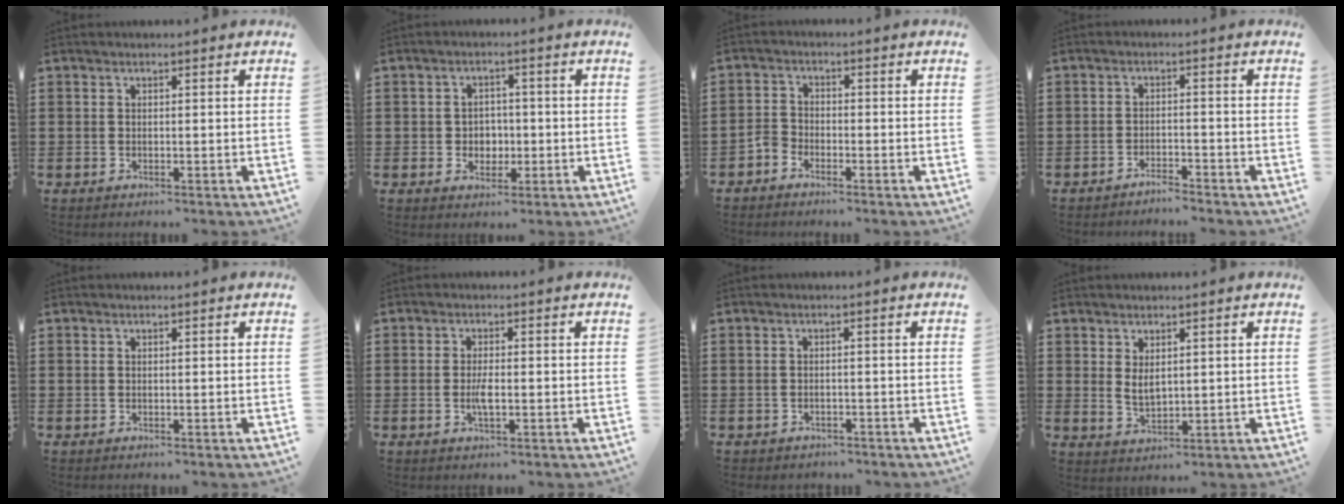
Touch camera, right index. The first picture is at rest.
{"total": 3.0, "force": [-0.4, 2.8, 0.9], "torque": [-0.020, 0.005, -0.014]}
{"total": 2.4, "force": [-2.0, 1.2, 0.7], "torque": [-0.031, 0.001, -0.045]}
{"total": 2.1, "force": [-2.1, -0.1, 0.2], "torque": [-0.009, 0.000, -0.045]}
{"total": 0.0}
{"total": 2.9, "force": [-0.6, 0.8, 2.7], "torque": [-0.054, -0.001, -0.012]}
{"total": 1.1, "force": [-1.0, 0.5, -0.1], "torque": [-0.002, 0.002, -0.024]}
{"total": 2.5, "force": [1.1, 1.3, 1.9], "torque": [-0.030, 0.000, 0.019]}